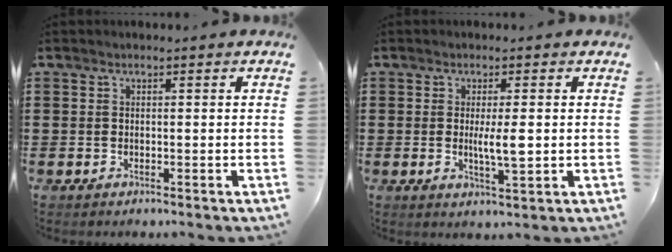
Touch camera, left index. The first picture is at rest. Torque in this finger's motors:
{"motor_torque": [1.03, 0.19, 0.17, 0.09]}